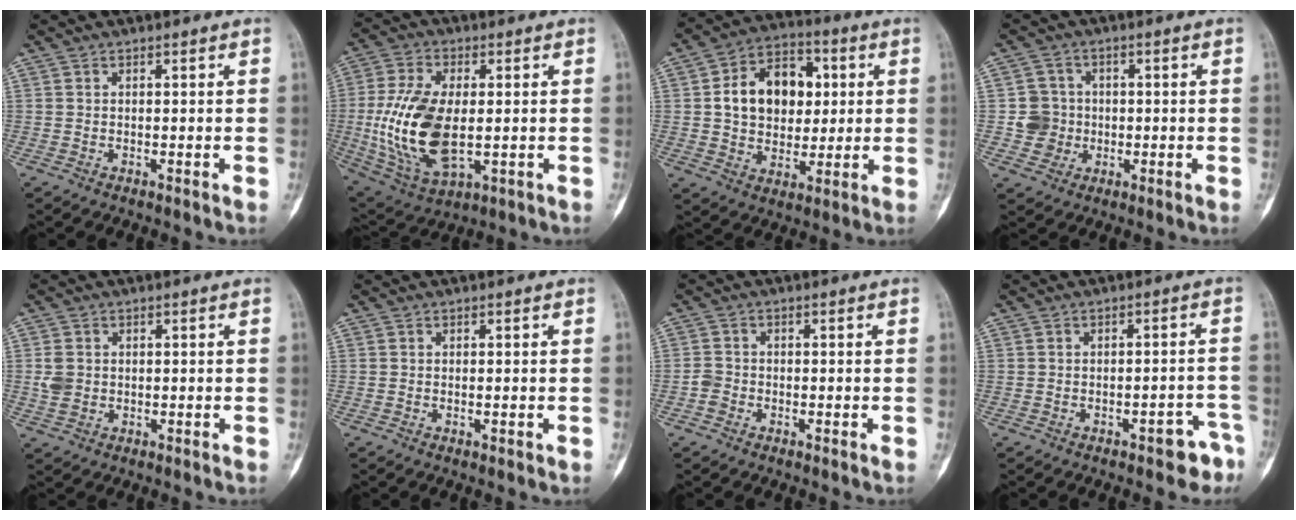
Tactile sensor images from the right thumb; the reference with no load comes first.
{"total": 17.7, "force": [-0.8, 9.4, 15.0], "torque": [-0.304, -0.007, -0.003]}
{"total": 15.4, "force": [2.4, 11.1, 10.3], "torque": [-0.123, 0.011, 0.037]}
{"total": 5.6, "force": [-0.4, 5.5, 0.7], "torque": [0.016, 0.011, -0.010]}
{"total": 3.4, "force": [0.2, 2.7, 2.0], "torque": [-0.039, 0.002, 0.009]}
{"total": 0.8, "force": [-0.2, 0.3, 0.7], "torque": [-0.008, -0.002, -0.003]}
{"total": 1.9, "force": [-0.9, 1.6, 0.7], "torque": [-0.009, 0.010, -0.022]}
{"total": 5.2, "force": [-3.3, 2.3, 3.2], "torque": [-0.020, 0.033, -0.036]}